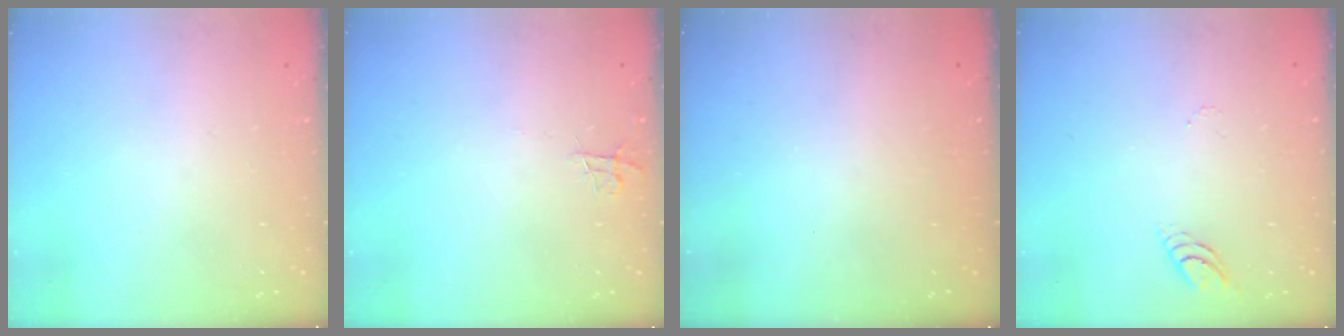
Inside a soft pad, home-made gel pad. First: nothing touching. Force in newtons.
{"total": 4.8, "press": 4.8, "slide": 0.4}
{"total": 0.0}
{"total": 4.0, "press": 4.0, "slide": 0.3}